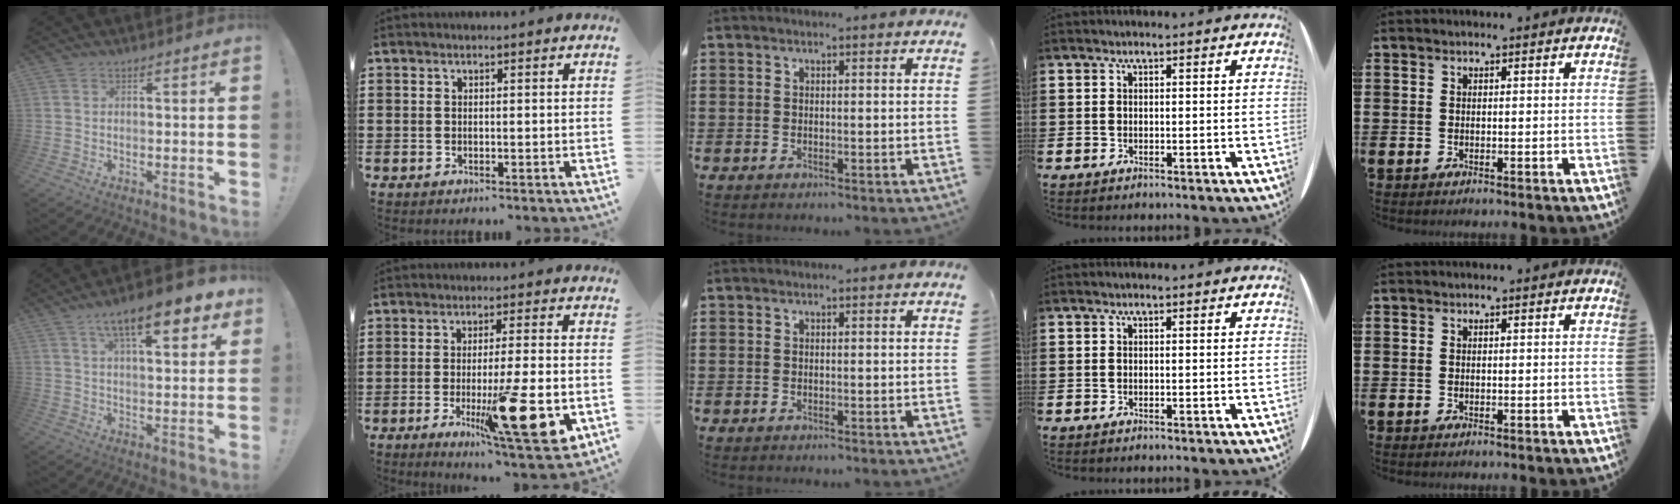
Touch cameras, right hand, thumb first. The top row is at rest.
{"thumb": {"total": 13.9, "force": [7.6, 4.2, 10.9], "torque": [-0.167, -0.031, 0.120]}, "index": {"total": 14.3, "force": [-3.9, 2.3, 13.5], "torque": [-0.209, -0.017, -0.057]}}